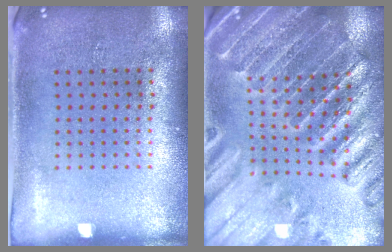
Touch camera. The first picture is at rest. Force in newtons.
{"total": 3.0, "press": 2.9, "slide": 0.4}